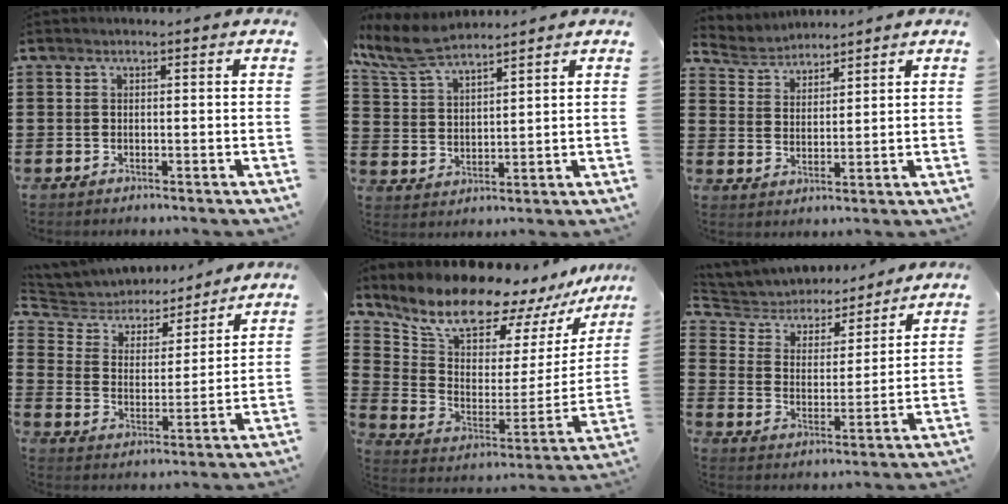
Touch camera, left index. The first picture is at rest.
{"total": 7.2, "force": [6.3, 1.4, 3.2], "torque": [-0.085, -0.018, 0.115]}
{"total": 3.8, "force": [3.6, 1.0, -0.5], "torque": [-0.010, -0.014, 0.065]}
{"total": 4.8, "force": [4.5, 1.6, 0.4], "torque": [-0.040, -0.032, 0.072]}
{"total": 13.2, "force": [11.6, 4.2, 4.7], "torque": [-0.121, -0.088, 0.199]}
{"total": 4.7, "force": [4.5, 1.4, 0.4], "torque": [-0.038, -0.032, 0.070]}